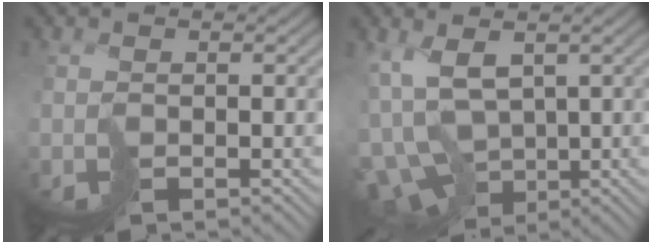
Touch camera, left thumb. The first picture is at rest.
{"total": 10.9, "force": [-2.0, 6.3, 8.7], "torque": [-0.194, -0.031, -0.022]}